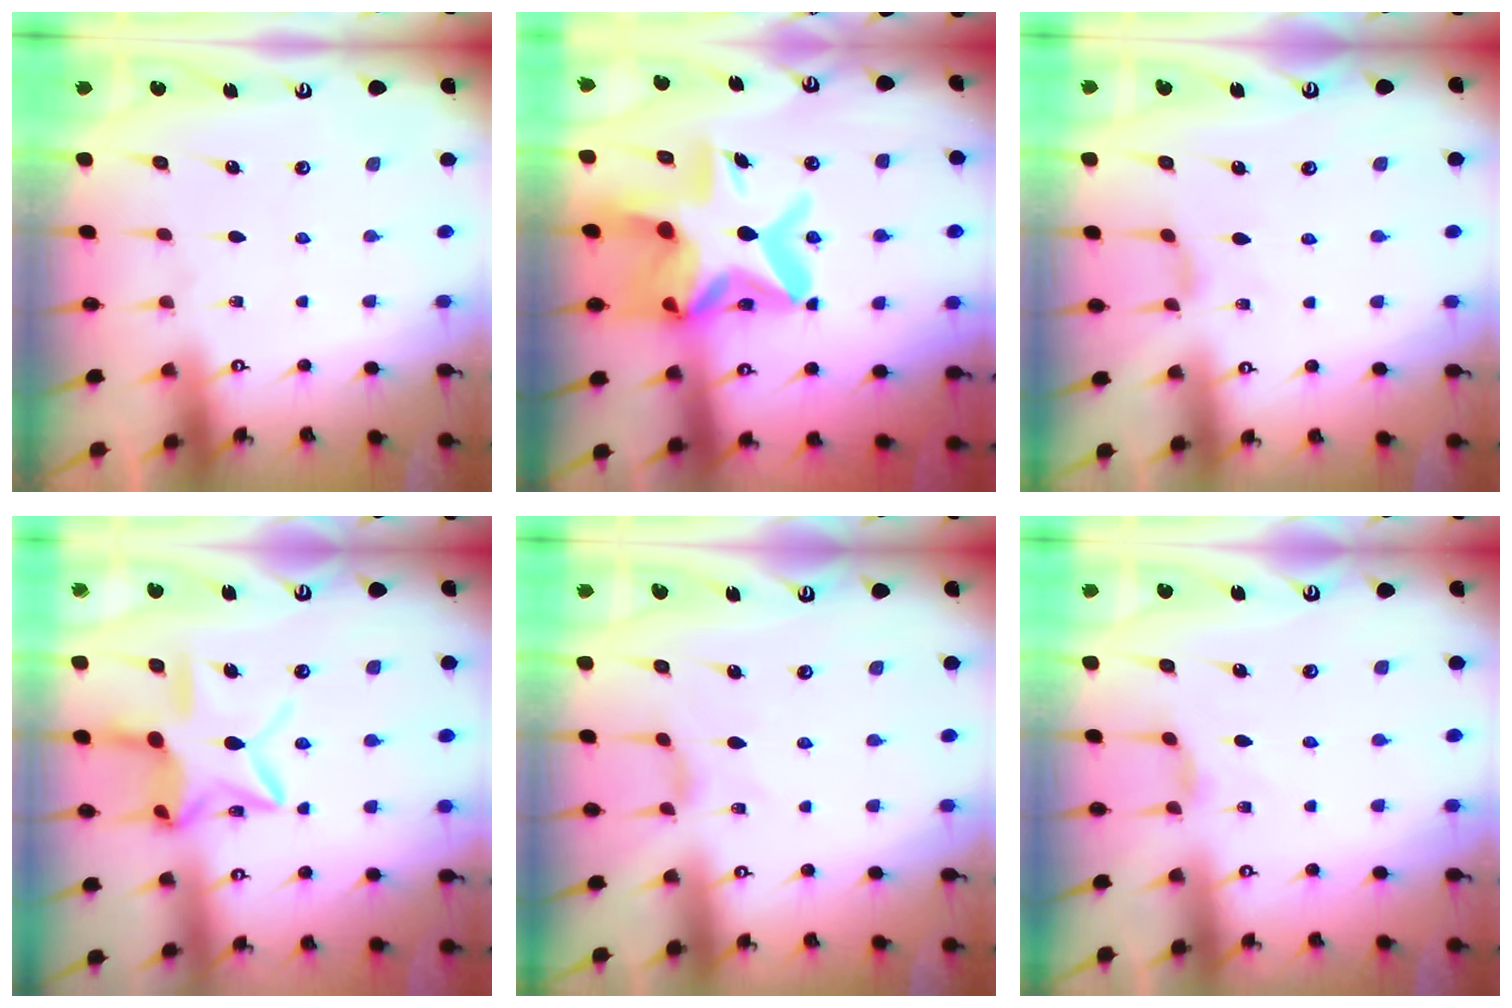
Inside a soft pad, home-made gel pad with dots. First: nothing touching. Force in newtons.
{"total": 19.4, "press": 19.3, "slide": 2.4}
{"total": 2.4, "press": 2.4, "slide": 0.4}
{"total": 13.9, "press": 13.8, "slide": 1.0}
{"total": 1.7, "press": 1.6, "slide": 0.4}
{"total": 2.7, "press": 2.7, "slide": 0.3}